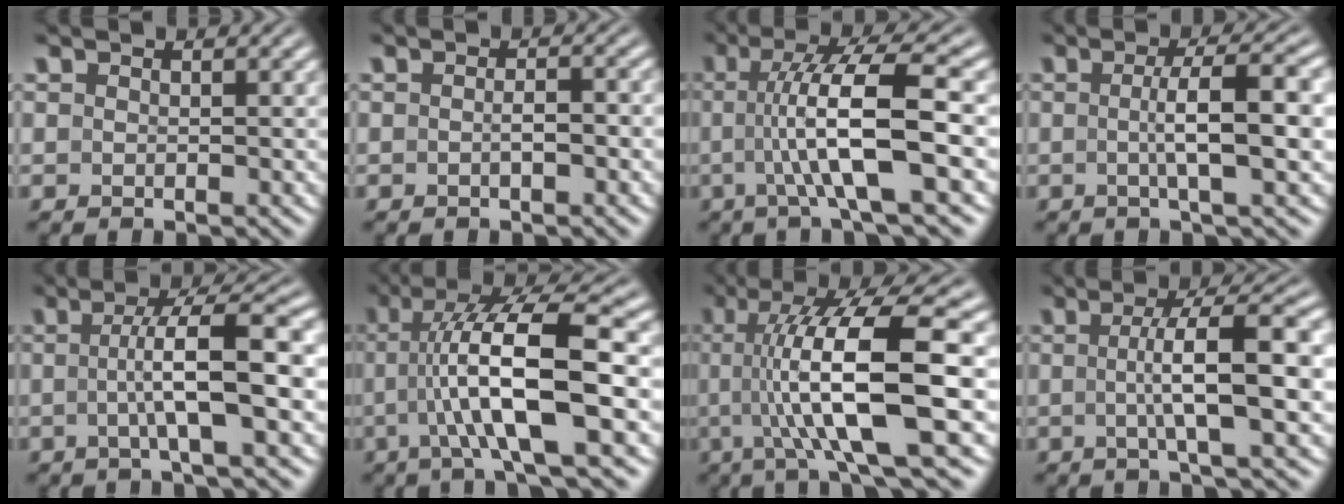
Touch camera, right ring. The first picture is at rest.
{"total": 1.2, "force": [-0.6, 0.3, 1.0], "torque": [-0.014, 0.003, -0.013]}
{"total": 6.9, "force": [0.1, 1.1, 6.8], "torque": [-0.124, -0.003, 0.003]}
{"total": 4.0, "force": [-0.2, -0.3, 4.0], "torque": [-0.062, 0.003, -0.004]}
{"total": 5.2, "force": [-0.6, 0.1, 5.2], "torque": [-0.079, 0.004, -0.009]}
{"total": 8.4, "force": [0.3, 2.3, 8.1], "torque": [-0.149, -0.003, 0.007]}
{"total": 9.6, "force": [0.7, 2.3, 9.3], "torque": [-0.157, -0.003, 0.017]}
{"total": 5.1, "force": [-0.2, -0.1, 5.1], "torque": [-0.078, 0.004, -0.004]}